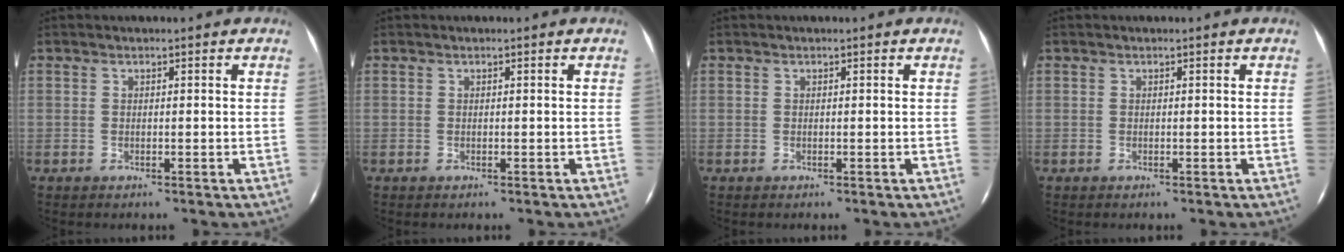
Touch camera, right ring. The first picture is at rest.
{"total": 0.0}
{"total": 0.0}
{"total": 0.0}